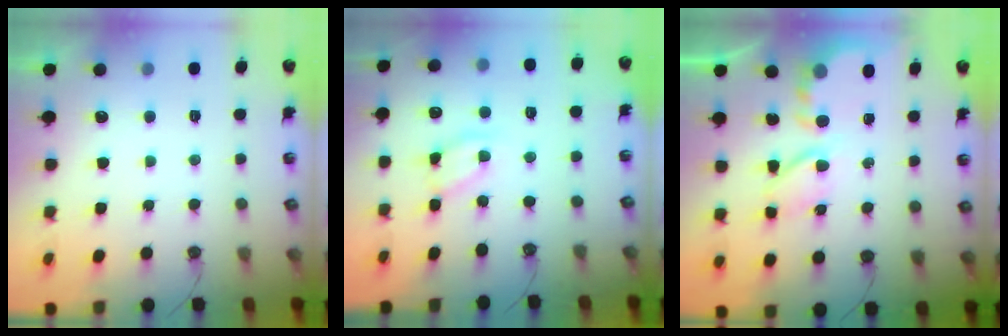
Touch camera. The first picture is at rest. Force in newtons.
{"total": 11.4, "press": 11.4, "slide": 0.7}
{"total": 5.5, "press": 5.5, "slide": 0.6}